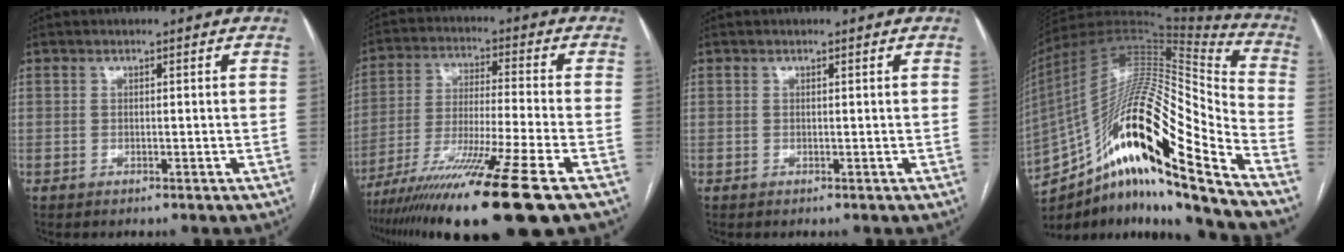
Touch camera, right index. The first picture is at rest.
{"total": 18.1, "force": [-12.1, -1.4, 13.3], "torque": [-0.228, -0.052, -0.209]}
{"total": 0.0}
{"total": 27.3, "force": [-15.3, 3.4, 22.4], "torque": [-0.396, 0.009, -0.268]}